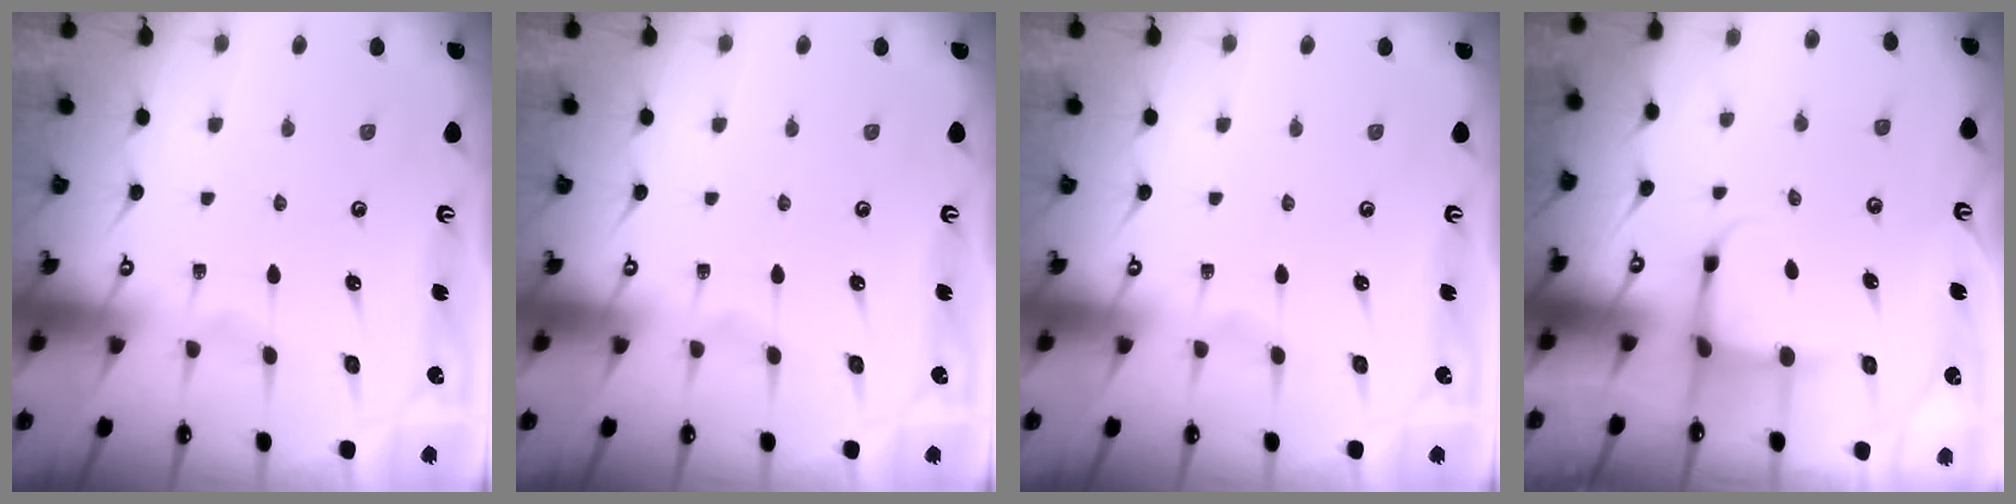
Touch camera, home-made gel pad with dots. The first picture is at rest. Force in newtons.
{"total": 0.0}
{"total": 0.0}
{"total": 3.9, "press": 3.7, "slide": 1.3}